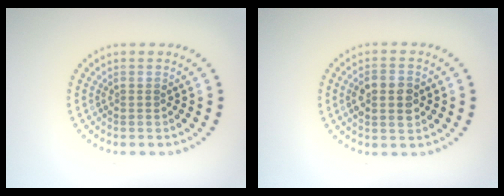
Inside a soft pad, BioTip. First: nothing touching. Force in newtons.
{"total": 3.5, "press": 3.5, "slide": 0.1}